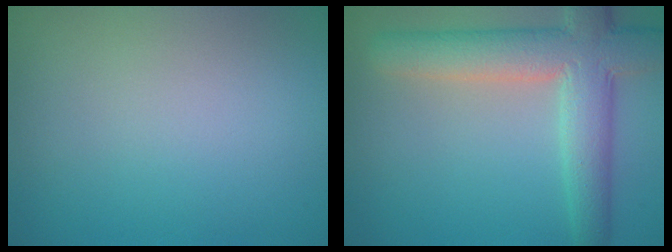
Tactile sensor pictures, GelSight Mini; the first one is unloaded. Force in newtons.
{"total": 7.1, "press": 7.1, "slide": 0.5}